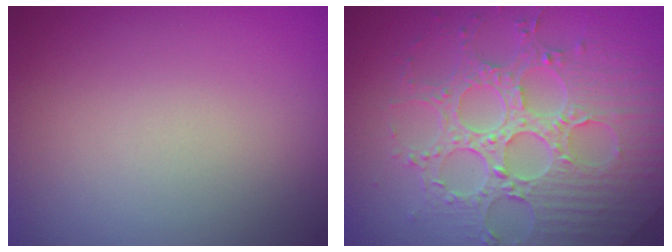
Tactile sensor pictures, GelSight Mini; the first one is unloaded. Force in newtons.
{"total": 8.2, "press": 6.0, "slide": 5.6}